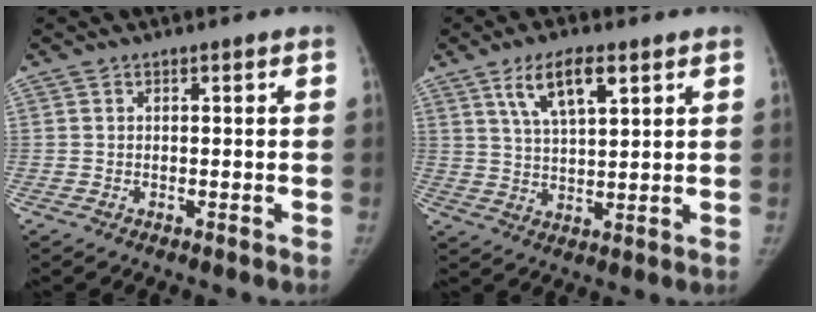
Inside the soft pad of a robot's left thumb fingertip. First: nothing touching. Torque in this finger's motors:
{"motor_torque": [-0.18, 0.10, 0.99, -0.61, 0.30]}